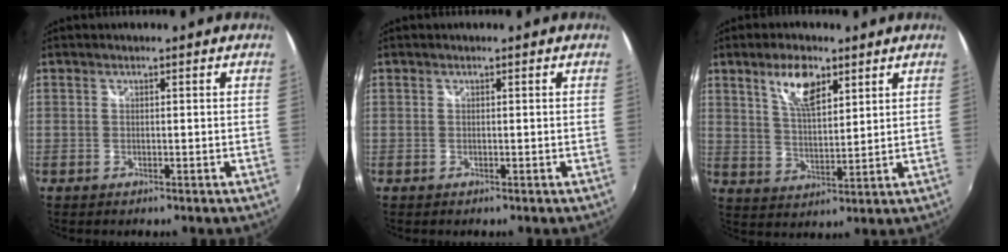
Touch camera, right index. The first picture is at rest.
{"total": 0.0}
{"total": 8.1, "force": [4.8, 3.2, 5.7], "torque": [-0.103, 0.008, 0.091]}